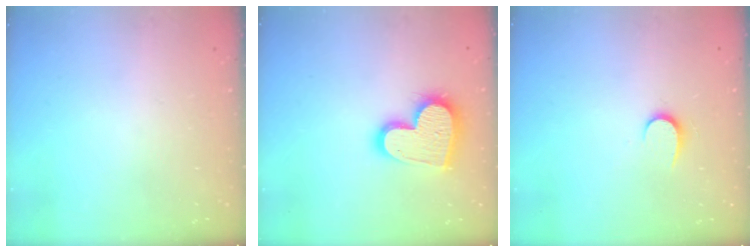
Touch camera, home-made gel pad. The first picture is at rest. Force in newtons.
{"total": 16.9, "press": 16.8, "slide": 1.3}
{"total": 5.6, "press": 5.5, "slide": 0.6}